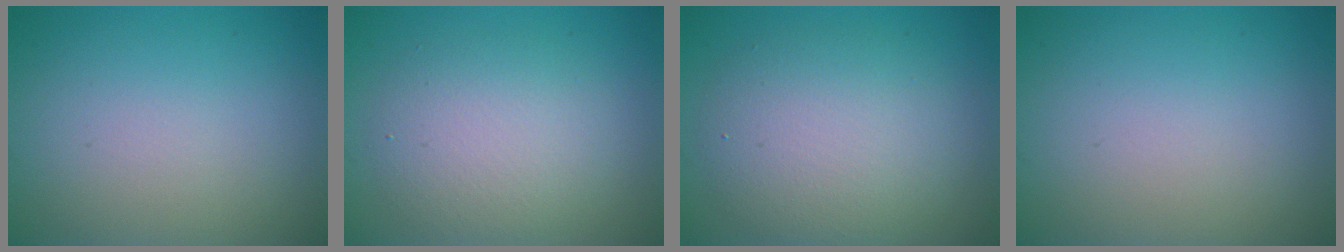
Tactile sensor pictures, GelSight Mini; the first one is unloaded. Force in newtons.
{"total": 4.5, "press": 4.5, "slide": 0.5}
{"total": 5.8, "press": 5.8, "slide": 0.4}
{"total": 0.0}